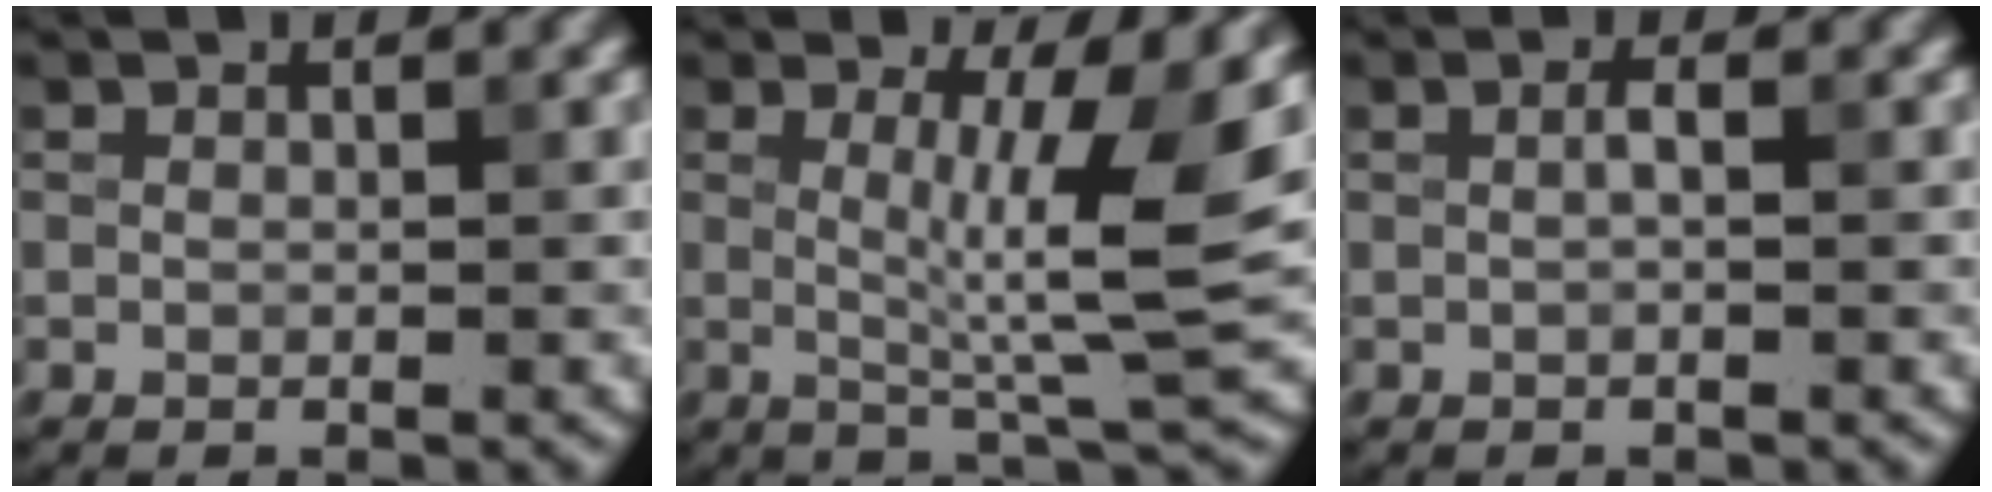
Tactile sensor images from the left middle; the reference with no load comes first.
{"total": 6.1, "force": [0.7, 0.7, 6.0], "torque": [-0.101, -0.013, 0.016]}
{"total": 0.7, "force": [0.1, 0.1, 0.7], "torque": [-0.016, 0.005, 0.003]}